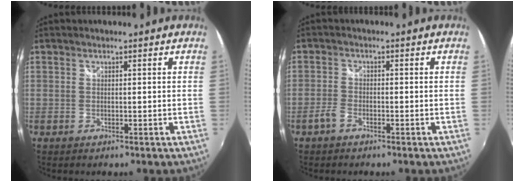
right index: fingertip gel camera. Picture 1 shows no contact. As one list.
[{"total": 2.5, "force": [-1.7, 1.0, 1.4], "torque": [-0.045, 0.002, -0.040]}]